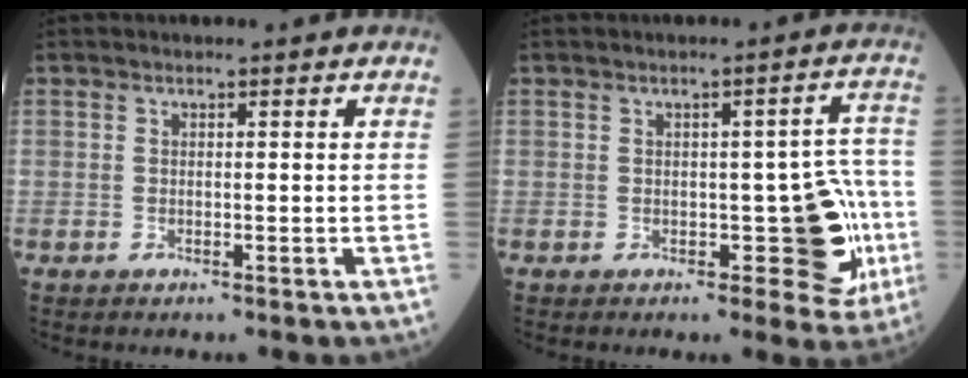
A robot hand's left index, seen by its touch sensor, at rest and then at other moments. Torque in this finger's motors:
{"motor_torque": [0.96, 0.14, 0.34, 0.05]}